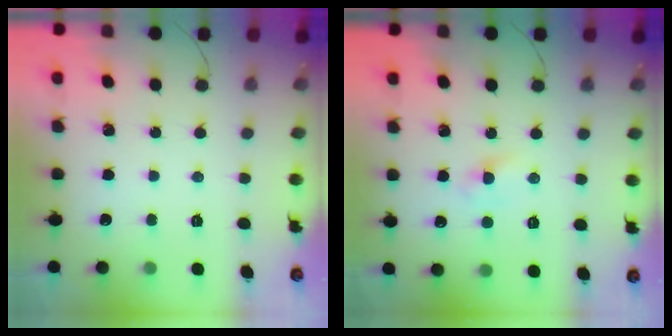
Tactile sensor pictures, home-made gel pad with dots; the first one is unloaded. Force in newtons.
{"total": 2.2, "press": 2.0, "slide": 0.9}